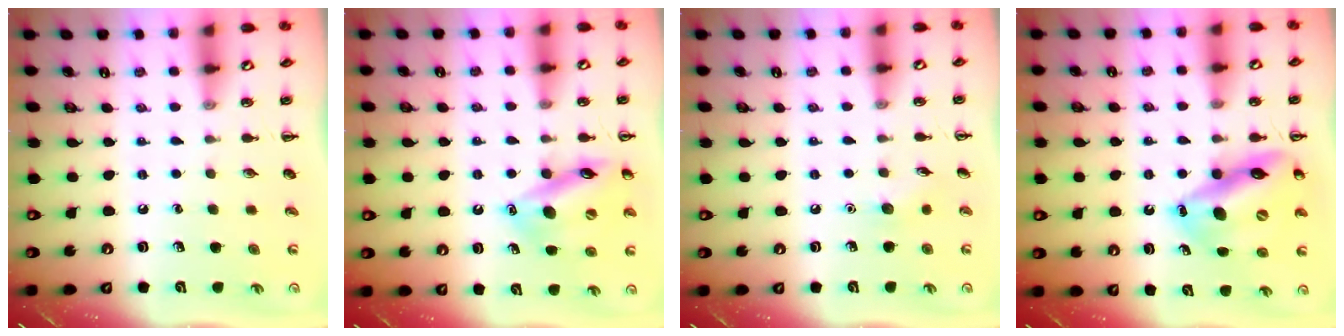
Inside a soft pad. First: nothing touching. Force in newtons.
{"total": 15.0, "press": 14.7, "slide": 3.1}
{"total": 5.4, "press": 5.1, "slide": 1.7}
{"total": 16.3, "press": 15.8, "slide": 3.9}